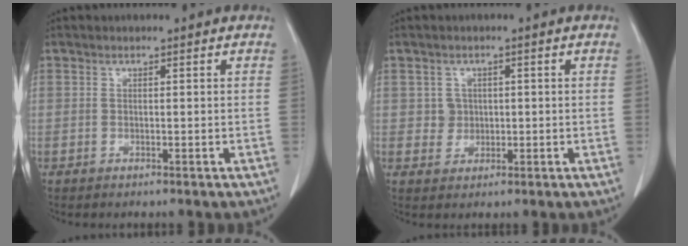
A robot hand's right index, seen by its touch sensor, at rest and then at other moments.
{"total": 2.2, "force": [0.3, 2.2, 0.2], "torque": [0.005, 0.006, 0.010]}